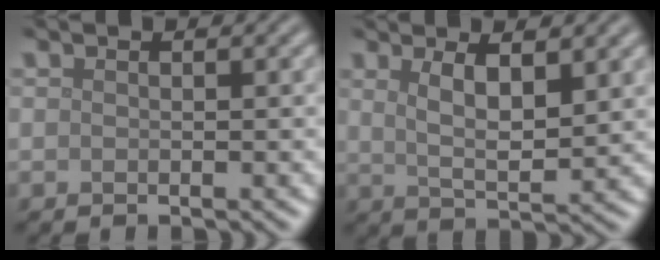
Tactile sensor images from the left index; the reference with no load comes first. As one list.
[{"total": 4.3, "force": [1.8, 1.2, 3.7], "torque": [-0.070, -0.009, 0.034]}]